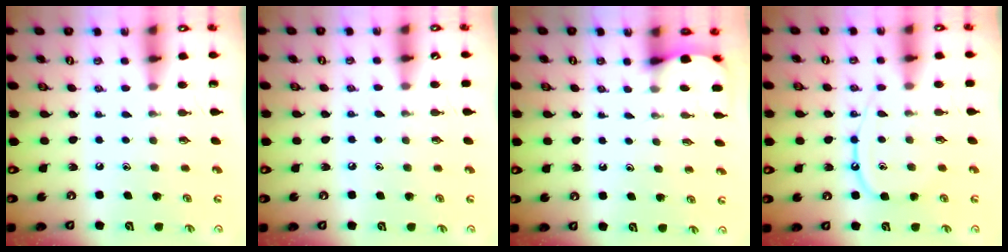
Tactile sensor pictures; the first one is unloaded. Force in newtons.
{"total": 2.8, "press": 2.8, "slide": 0.4}
{"total": 2.7, "press": 2.7, "slide": 0.3}
{"total": 10.7, "press": 10.7, "slide": 0.6}